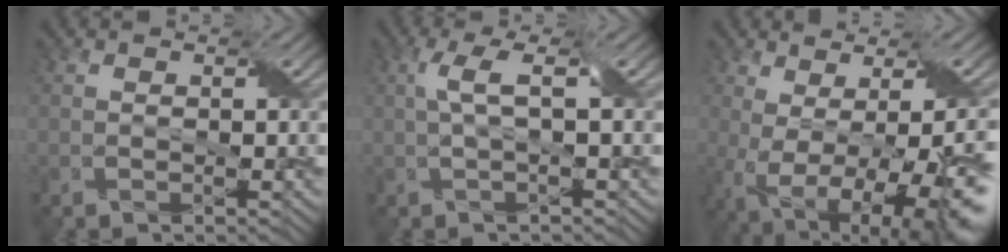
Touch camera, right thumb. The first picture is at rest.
{"total": 3.3, "force": [0.6, 0.5, 3.2], "torque": [-0.062, 0.013, 0.009]}
{"total": 15.4, "force": [-3.6, 6.2, 13.6], "torque": [-0.178, -0.027, -0.013]}